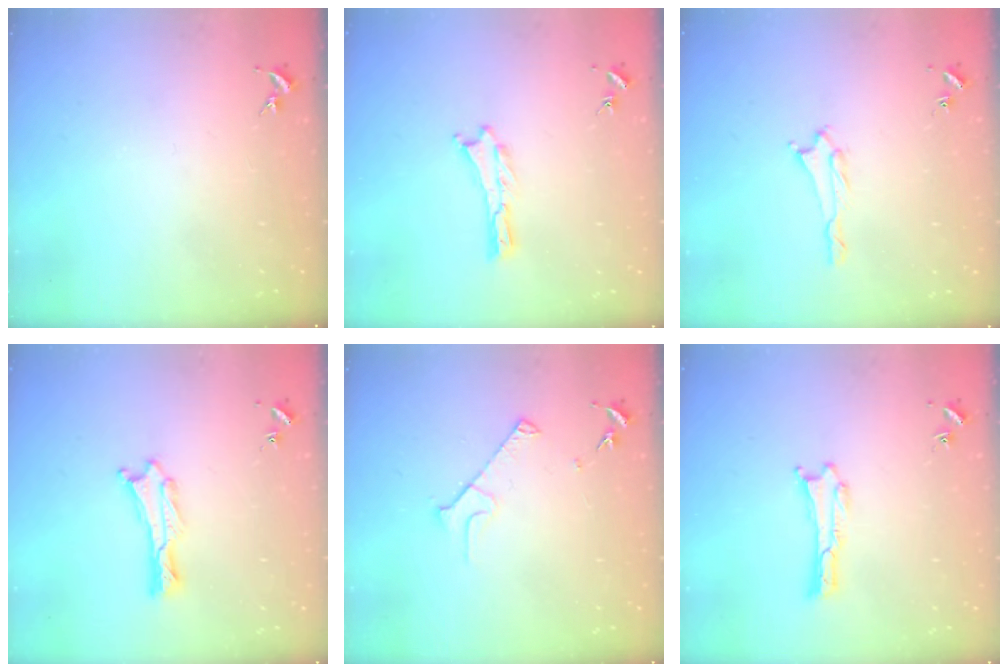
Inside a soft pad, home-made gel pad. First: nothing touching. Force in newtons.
{"total": 0.0}
{"total": 1.3, "press": 1.3, "slide": 0.1}
{"total": 0.8, "press": 0.7, "slide": 0.2}
{"total": 3.9, "press": 3.9, "slide": 0.4}
{"total": 0.0}